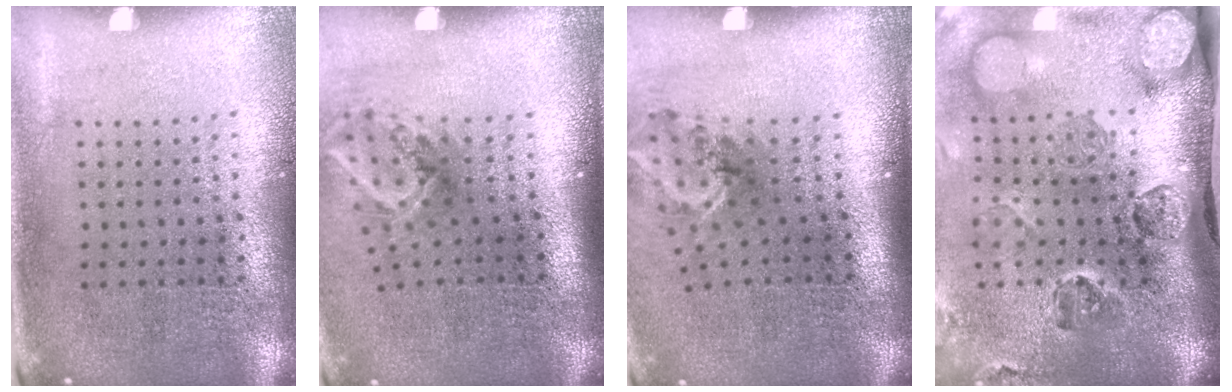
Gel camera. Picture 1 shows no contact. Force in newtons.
{"total": 2.0, "press": 1.3, "slide": 1.5}
{"total": 1.7, "press": 1.2, "slide": 1.2}
{"total": 4.9, "press": 3.6, "slide": 3.4}